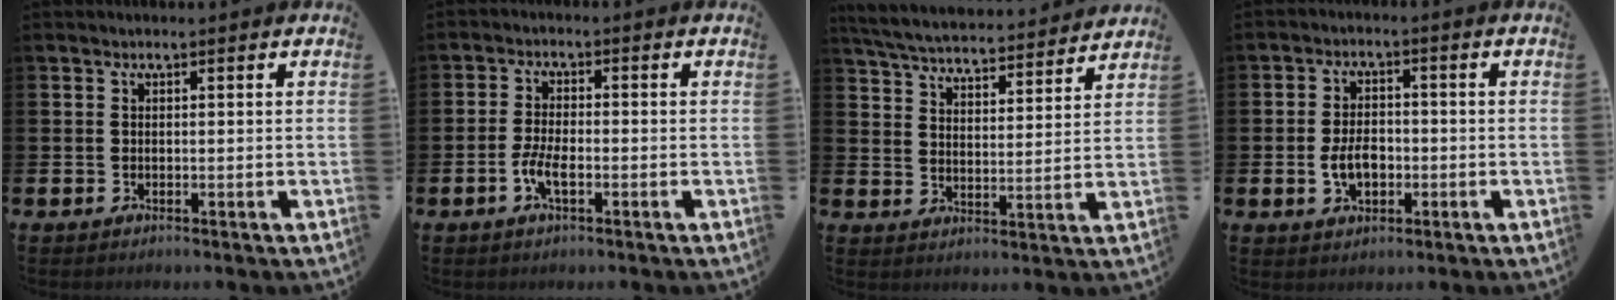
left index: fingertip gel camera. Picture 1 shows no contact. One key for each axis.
{"total": 3.4, "fx": -1.2, "fy": 1.2, "fz": 2.9, "tx": -0.059, "ty": 0.003, "tz": -0.023}
{"total": 5.6, "fx": 5.5, "fy": 0.7, "fz": 1.0, "tx": -0.045, "ty": -0.044, "tz": 0.094}
{"total": 4.2, "fx": -1.0, "fy": 2.7, "fz": 3.1, "tx": -0.044, "ty": 0.000, "tz": -0.021}